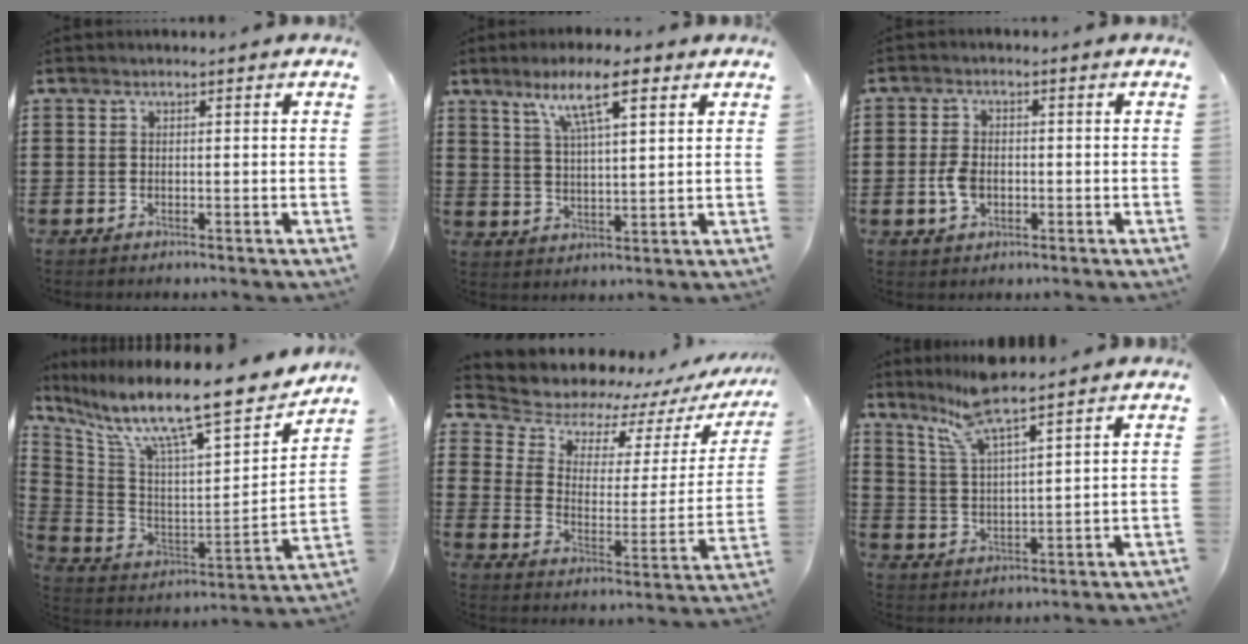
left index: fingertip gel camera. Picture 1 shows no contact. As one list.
[{"total": 9.2, "force": [5.7, 2.1, 6.9], "torque": [-0.131, -0.003, 0.094]}, {"total": 4.1, "force": [-0.7, 2.6, 3.2], "torque": [-0.080, -0.003, -0.017]}, {"total": 13.1, "force": [10.2, 1.2, 8.1], "torque": [-0.168, -0.080, 0.160]}, {"total": 6.5, "force": [5.9, 2.6, 0.8], "torque": [-0.051, -0.050, 0.100]}, {"total": 8.2, "force": [6.8, 0.2, 4.5], "torque": [-0.107, -0.019, 0.121]}]